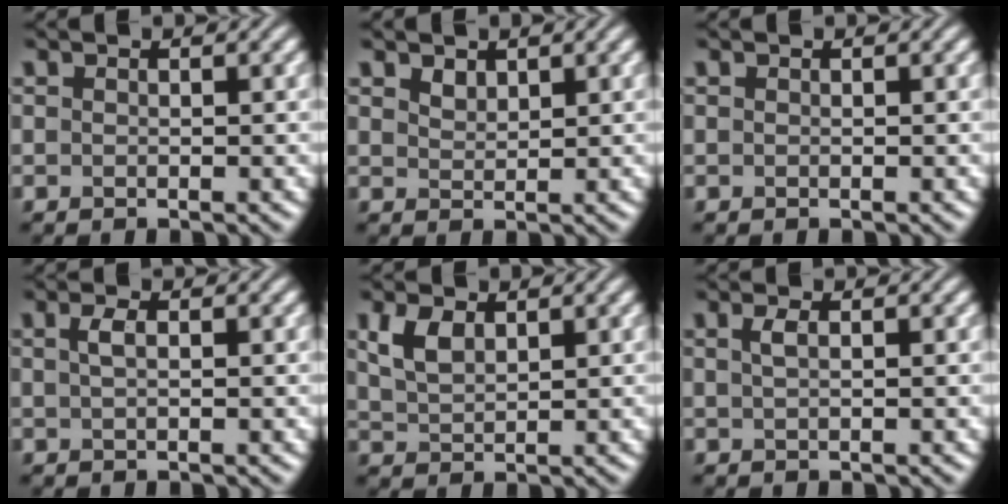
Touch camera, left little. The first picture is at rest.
{"total": 1.3, "force": [1.1, 0.7, 0.4], "torque": [-0.011, -0.001, 0.024]}
{"total": 0.0}
{"total": 1.3, "force": [0.4, 0.5, 1.1], "torque": [-0.026, 0.004, 0.006]}
{"total": 3.0, "force": [1.5, 1.8, 2.0], "torque": [-0.048, 0.003, 0.033]}
{"total": 1.1, "force": [0.4, 0.4, 1.0], "torque": [-0.022, 0.004, 0.008]}